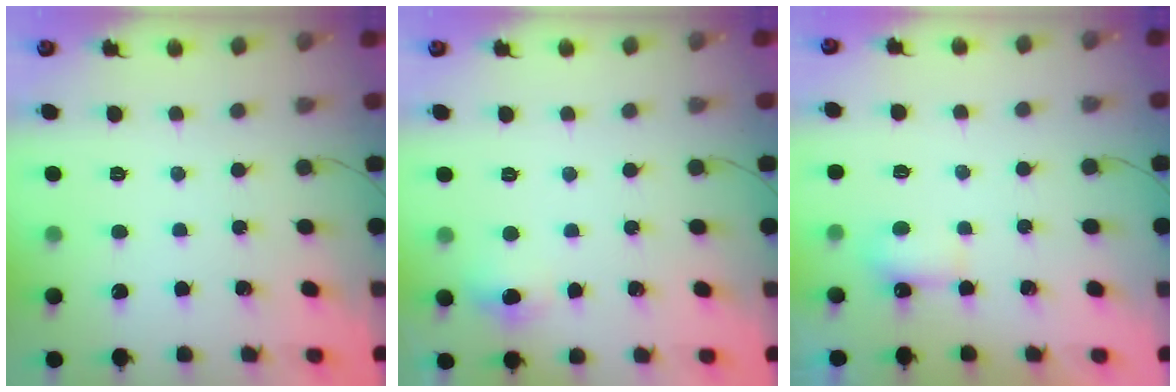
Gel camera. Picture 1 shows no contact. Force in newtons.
{"total": 10.5, "press": 5.0, "slide": 9.3}
{"total": 3.6, "press": 3.4, "slide": 1.2}